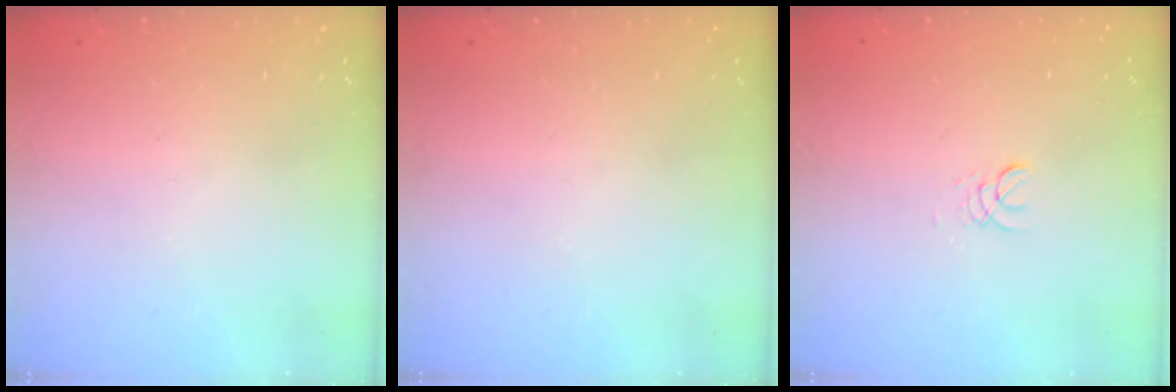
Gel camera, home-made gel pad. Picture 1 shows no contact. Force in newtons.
{"total": 0.0}
{"total": 2.0, "press": 2.0, "slide": 0.2}